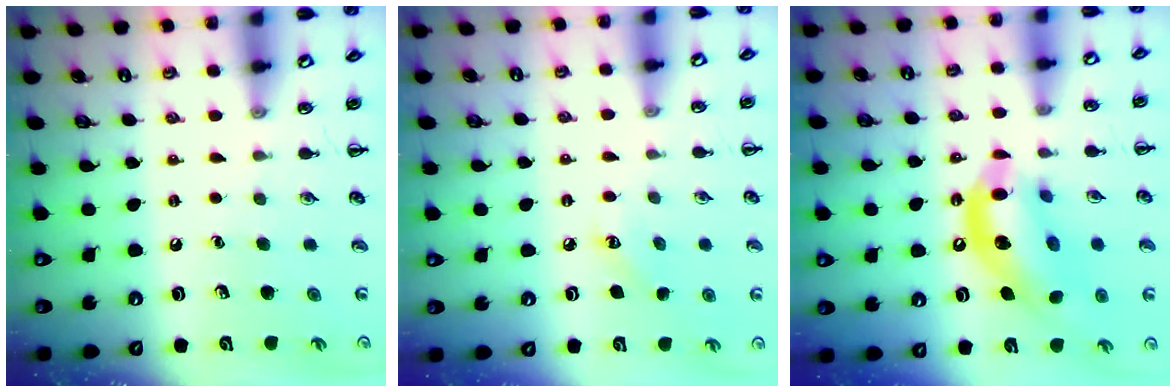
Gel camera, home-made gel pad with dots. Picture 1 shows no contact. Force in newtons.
{"total": 3.4, "press": 3.3, "slide": 1.0}
{"total": 15.6, "press": 15.1, "slide": 3.6}